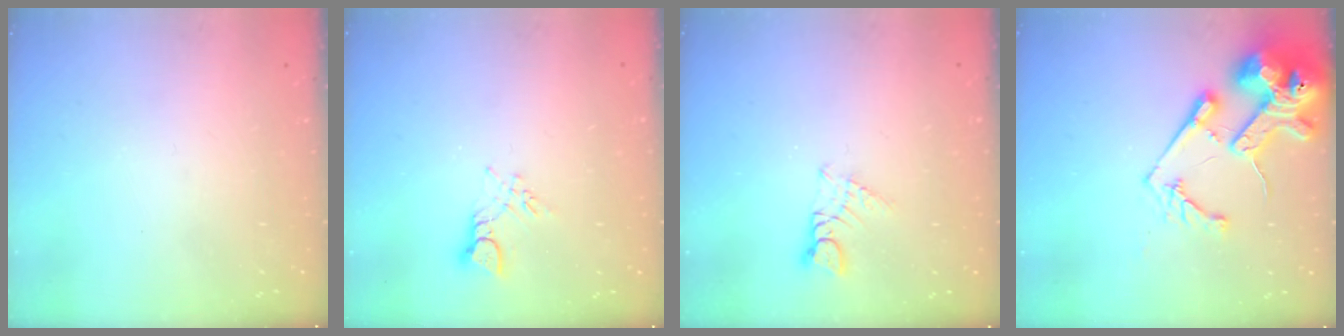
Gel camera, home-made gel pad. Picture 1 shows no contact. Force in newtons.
{"total": 2.6, "press": 2.6, "slide": 0.4}
{"total": 1.1, "press": 1.1, "slide": 0.1}
{"total": 21.6, "press": 21.5, "slide": 2.7}